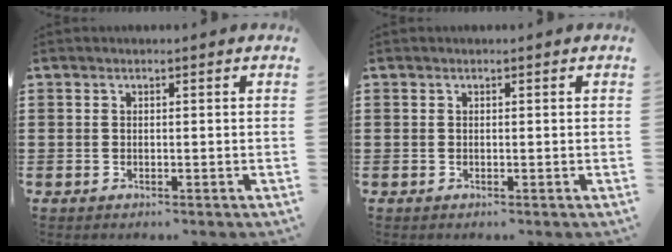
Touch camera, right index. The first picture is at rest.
{"total": 0.0}